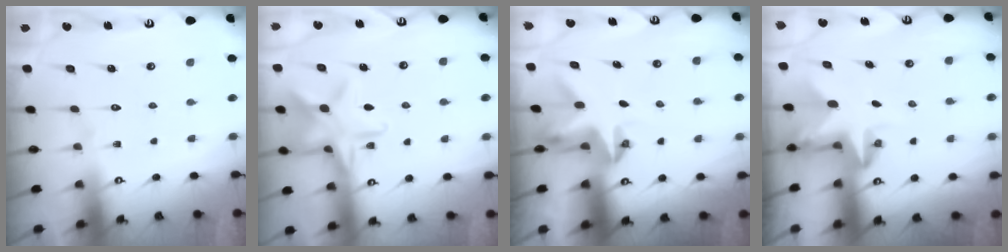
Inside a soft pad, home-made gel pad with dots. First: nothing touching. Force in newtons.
{"total": 13.1, "press": 13.1, "slide": 0.8}
{"total": 3.6, "press": 3.6, "slide": 0.3}
{"total": 3.0, "press": 3.0, "slide": 0.2}